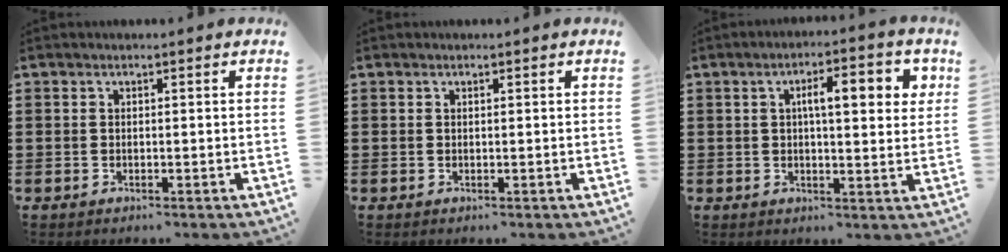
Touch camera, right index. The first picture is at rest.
{"total": 0.0}
{"total": 6.7, "force": [1.8, 2.0, 6.1], "torque": [-0.098, 0.000, 0.023]}